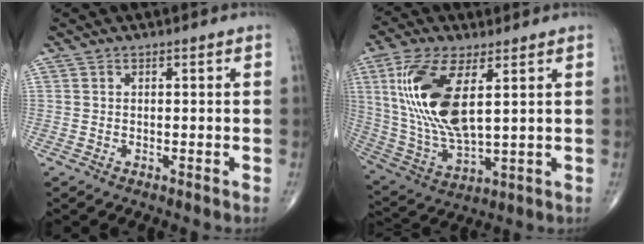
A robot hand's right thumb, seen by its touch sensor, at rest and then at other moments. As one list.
[{"total": 17.7, "force": [4.7, 7.1, 15.5], "torque": [-0.334, -0.021, 0.098]}]